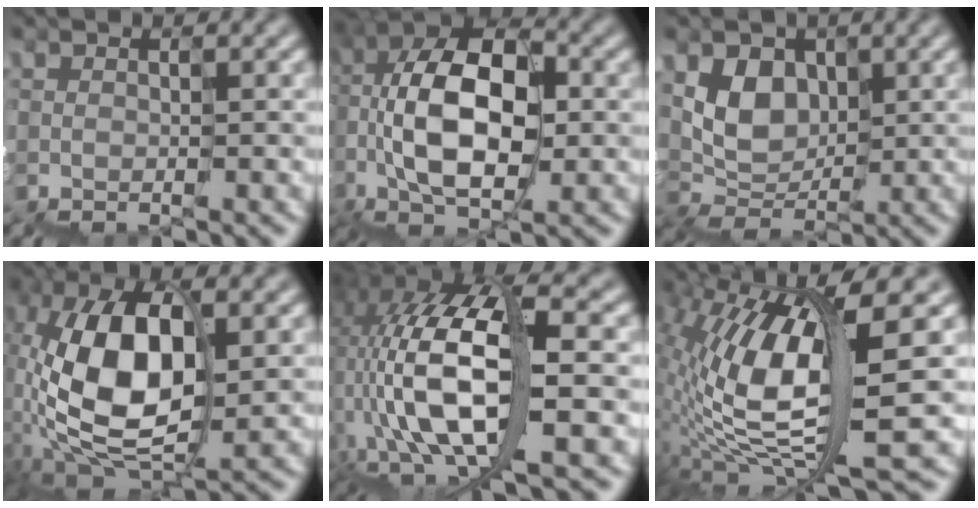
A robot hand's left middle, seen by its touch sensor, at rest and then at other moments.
{"total": 11.4, "force": [-1.0, 6.6, 9.2], "torque": [-0.179, 0.024, -0.029]}
{"total": 3.4, "force": [1.6, 2.8, 0.9], "torque": [-0.016, 0.002, 0.028]}
{"total": 10.9, "force": [-0.4, 5.7, 9.2], "torque": [-0.196, 0.019, -0.020]}
{"total": 11.4, "force": [-2.3, 5.1, 9.9], "torque": [-0.204, 0.017, -0.047]}
{"total": 10.5, "force": [1.7, 3.5, 9.7], "torque": [-0.212, -0.006, 0.042]}